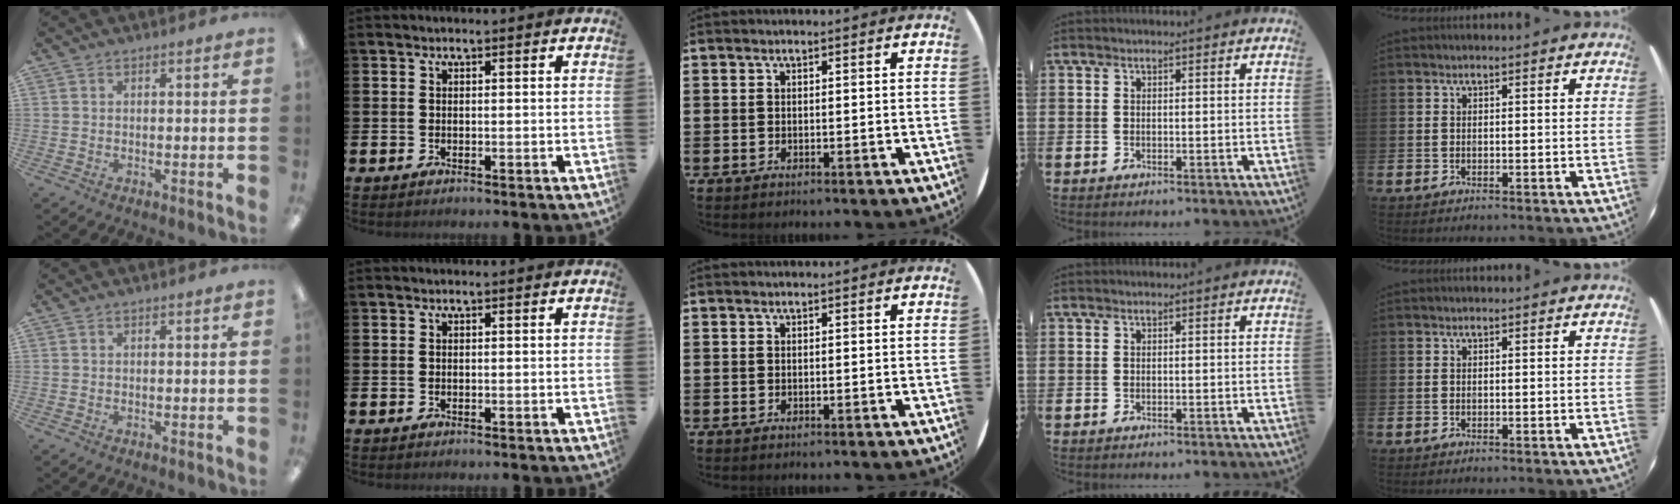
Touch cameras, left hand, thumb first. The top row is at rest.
{}